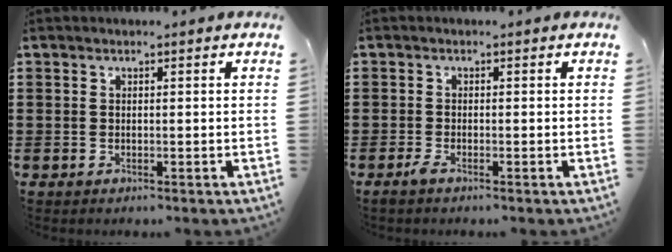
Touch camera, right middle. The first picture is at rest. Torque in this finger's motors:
{"motor_torque": [1.27, 0.53, 0.13, 0.04]}